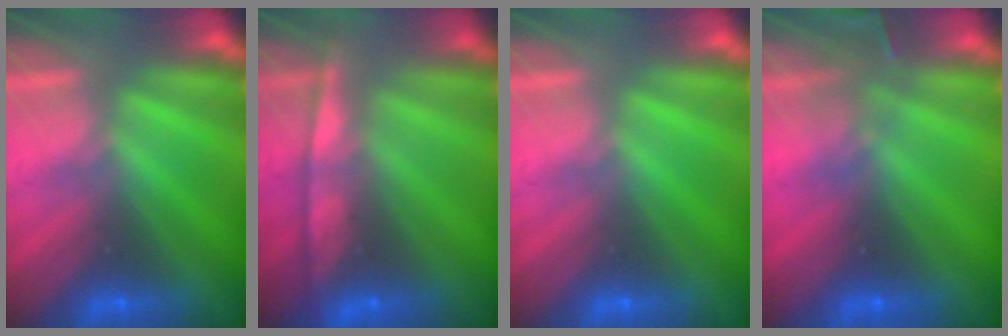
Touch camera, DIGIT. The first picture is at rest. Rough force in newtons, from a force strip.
{"total": 7.0}
{"total": 0.0}
{"total": 3.0}